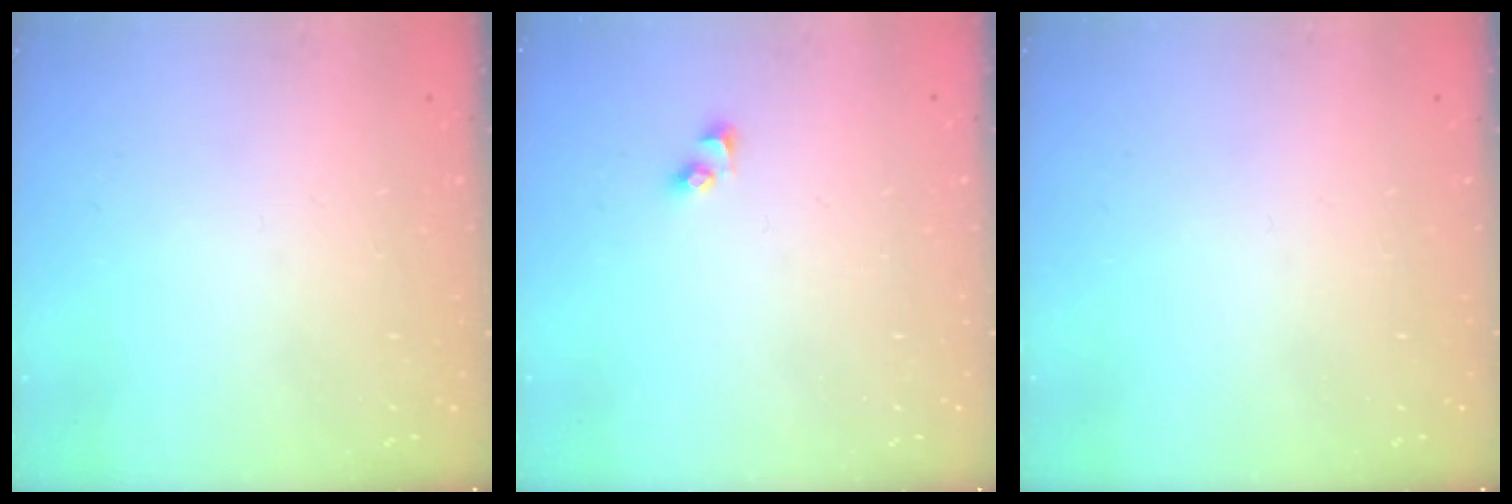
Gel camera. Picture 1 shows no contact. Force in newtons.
{"total": 2.3, "press": 2.3, "slide": 0.2}
{"total": 0.0}